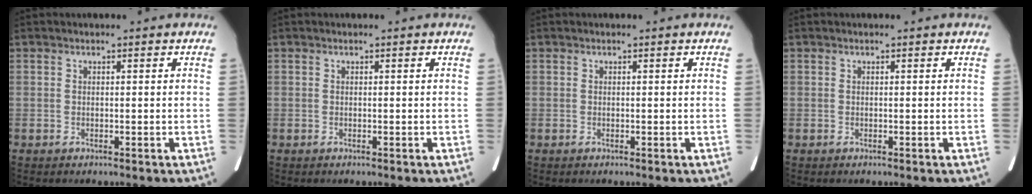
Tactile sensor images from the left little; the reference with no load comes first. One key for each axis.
{"total": 0.0}
{"total": 0.0}
{"total": 0.0}